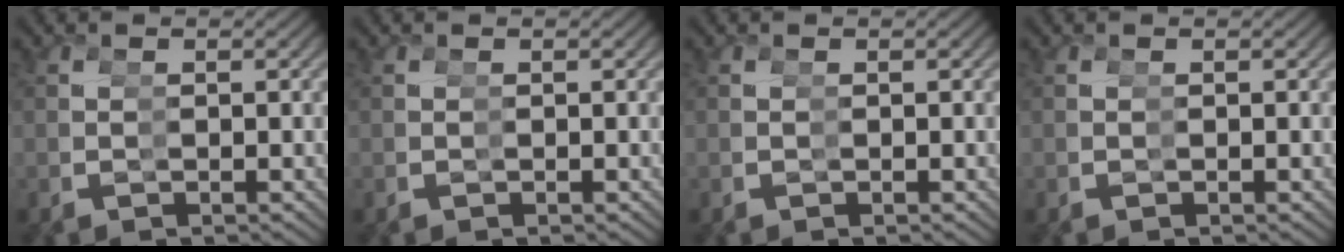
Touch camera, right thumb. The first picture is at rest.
{"total": 0.0}
{"total": 0.0}
{"total": 0.0}